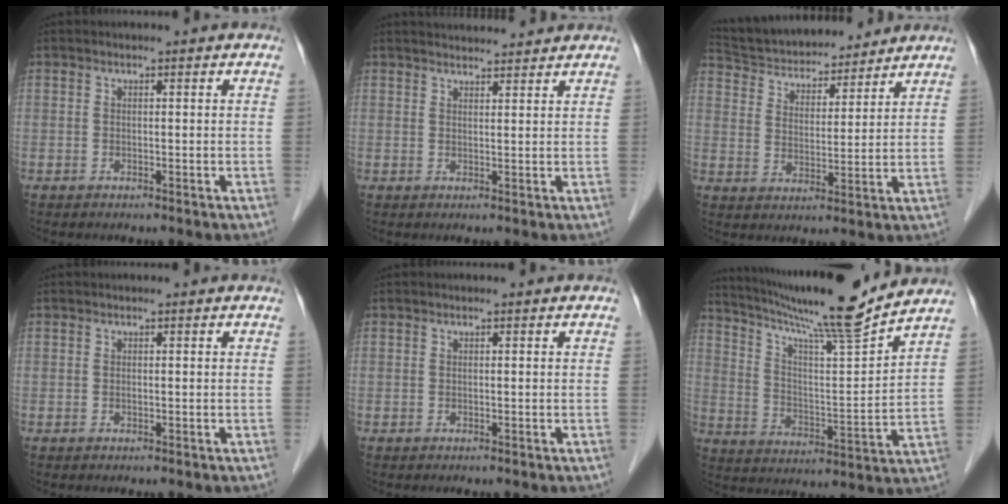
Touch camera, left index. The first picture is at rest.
{"total": 6.8, "force": [6.7, 0.5, 1.4], "torque": [-0.022, 0.026, 0.086]}
{"total": 15.6, "force": [14.5, 3.8, 4.4], "torque": [-0.079, 0.027, 0.241]}
{"total": 0.0}
{"total": 0.0}
{"total": 17.7, "force": [15.6, -1.6, 8.2], "torque": [-0.148, -0.017, 0.247]}